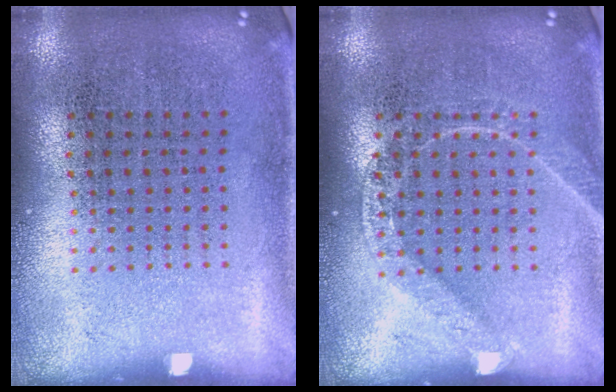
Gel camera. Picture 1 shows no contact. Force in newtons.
{"total": 1.8, "press": 1.8, "slide": 0.3}